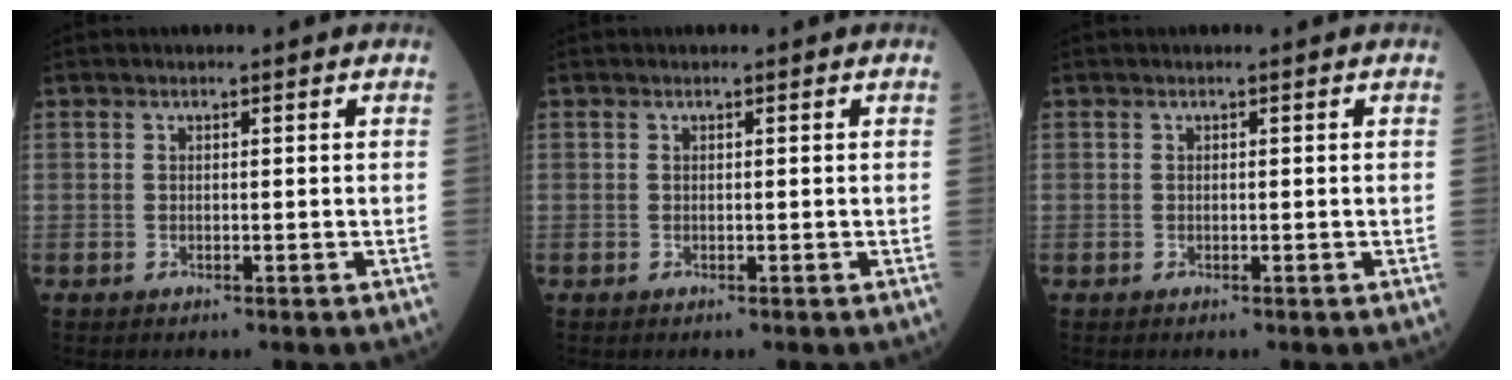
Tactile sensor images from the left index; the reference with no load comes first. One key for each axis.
{"total": 0.0}
{"total": 0.0}